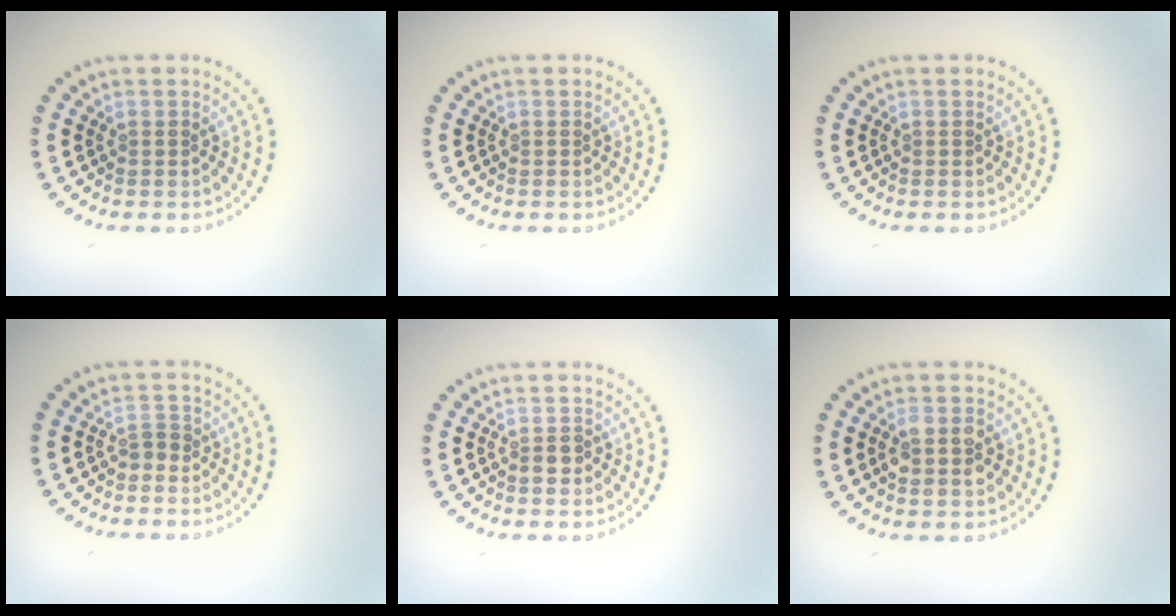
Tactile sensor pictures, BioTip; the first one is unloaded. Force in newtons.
{"total": 0.0}
{"total": 0.0}
{"total": 1.1, "press": 1.0, "slide": 0.5}
{"total": 1.4, "press": 1.3, "slide": 0.6}
{"total": 2.6, "press": 2.6, "slide": 0.3}